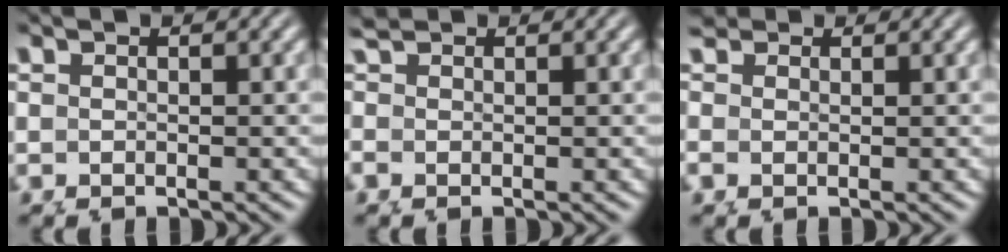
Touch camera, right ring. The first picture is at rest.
{"total": 0.7, "force": [0.6, -0.3, 0.1], "torque": [-0.006, -0.005, 0.013]}
{"total": 0.8, "force": [0.8, 0.0, 0.1], "torque": [-0.004, -0.007, 0.016]}